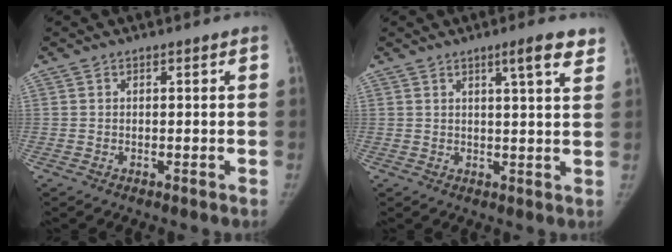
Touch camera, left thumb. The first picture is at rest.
{"total": 6.2, "force": [3.8, 0.6, 4.8], "torque": [-0.059, -0.019, 0.052]}